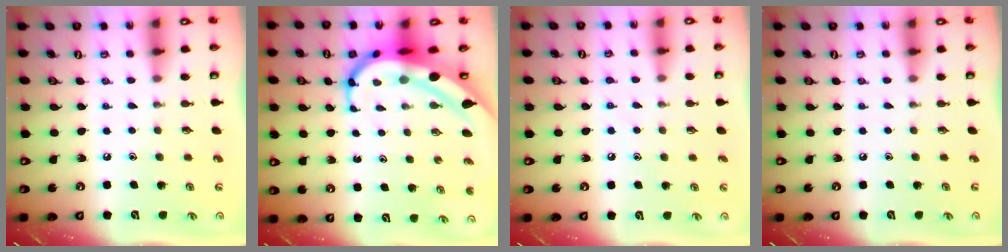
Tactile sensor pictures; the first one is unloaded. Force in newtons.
{"total": 9.6, "press": 9.6, "slide": 1.2}
{"total": 5.4, "press": 5.3, "slide": 0.6}
{"total": 0.0}